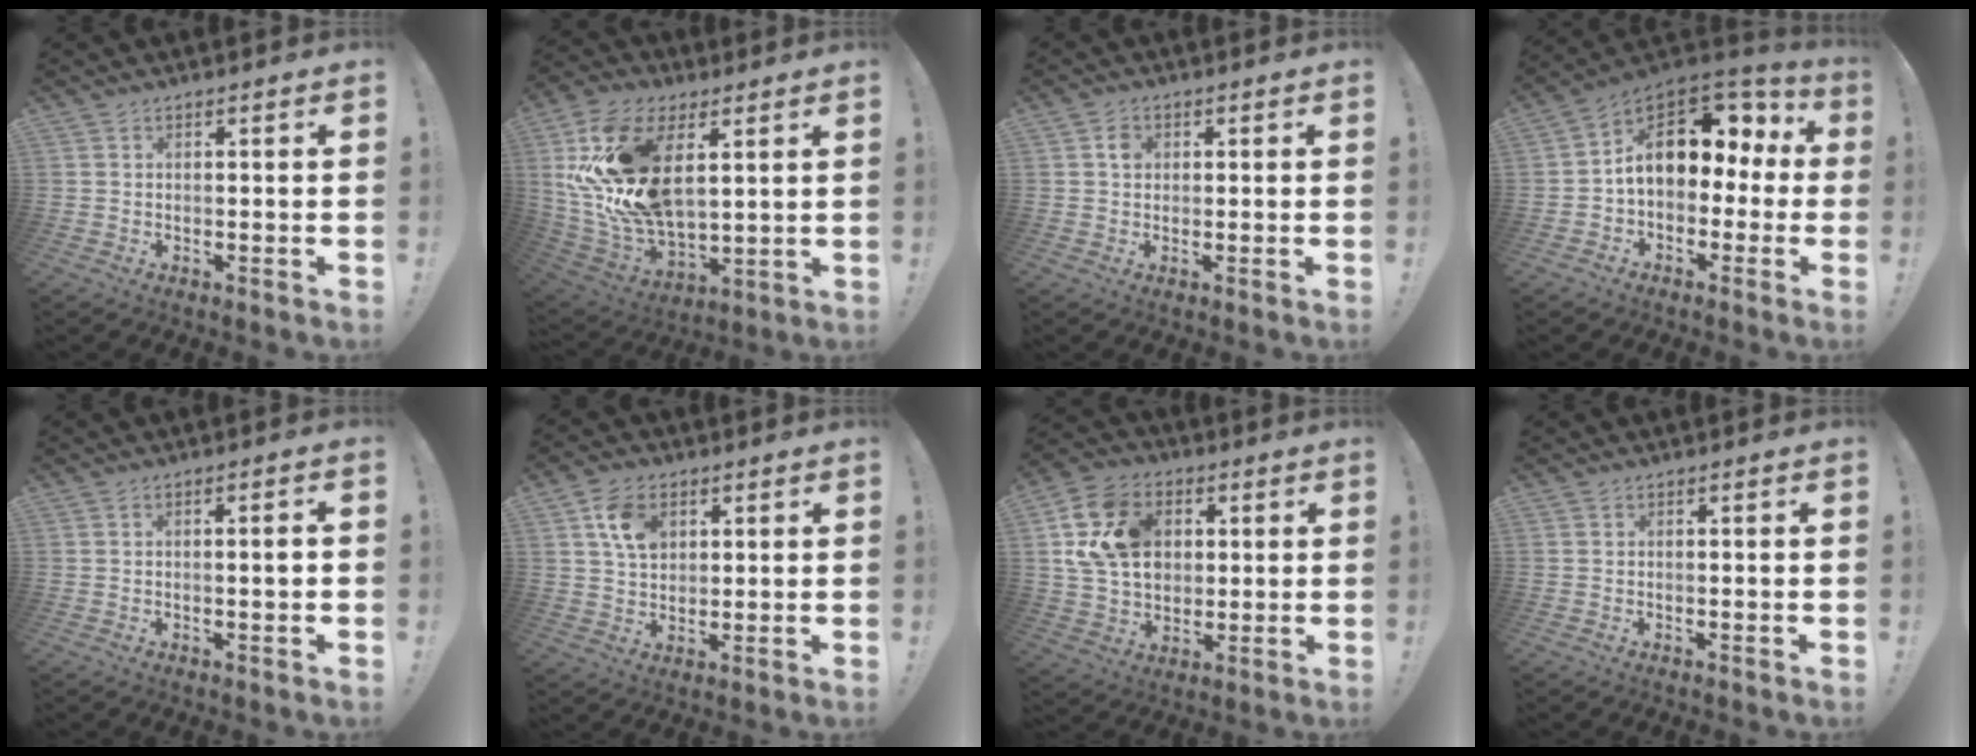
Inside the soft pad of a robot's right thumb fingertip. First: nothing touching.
{"total": 23.6, "force": [7.4, 14.5, 17.1], "torque": [-0.337, -0.029, 0.143]}
{"total": 2.4, "force": [0.5, 2.1, 1.1], "torque": [-0.004, -0.001, 0.004]}
{"total": 13.1, "force": [4.1, 9.3, 8.2], "torque": [-0.100, -0.026, 0.076]}
{"total": 2.6, "force": [0.1, 0.0, 2.6], "torque": [-0.038, -0.003, -0.001]}
{"total": 9.1, "force": [3.8, 6.6, 5.0], "torque": [-0.070, -0.004, 0.073]}
{"total": 18.2, "force": [4.4, 14.0, 10.7], "torque": [-0.173, -0.012, 0.087]}
{"total": 0.0}